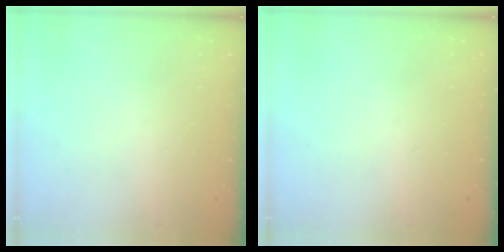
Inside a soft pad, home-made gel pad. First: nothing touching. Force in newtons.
{"total": 0.0}